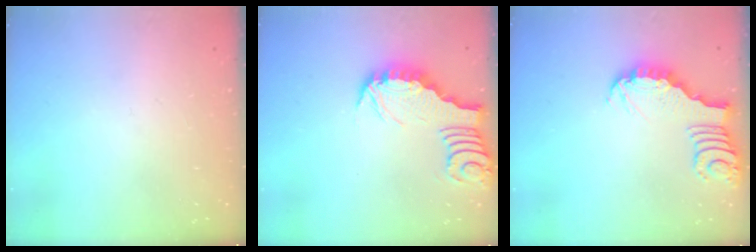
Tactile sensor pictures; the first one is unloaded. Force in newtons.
{"total": 2.9, "press": 2.9, "slide": 0.3}
{"total": 3.4, "press": 3.4, "slide": 0.4}